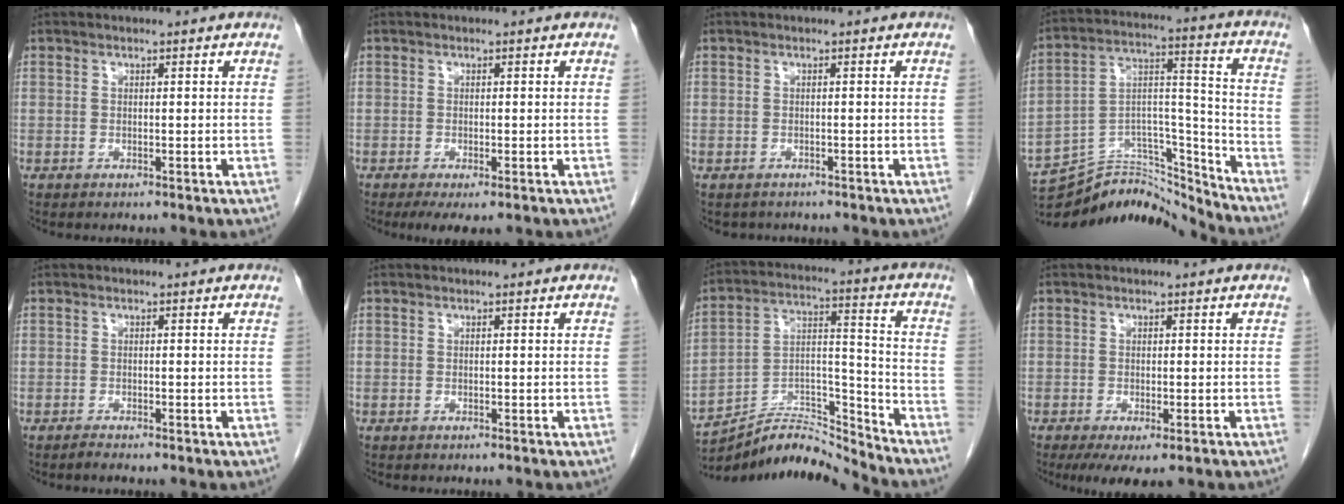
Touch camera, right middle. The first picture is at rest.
{"total": 3.5, "force": [-2.2, 1.1, 2.6], "torque": [-0.042, -0.010, -0.031]}
{"total": 1.6, "force": [-1.4, 0.8, 0.0], "torque": [-0.012, -0.003, -0.020]}
{"total": 16.3, "force": [-16.0, 2.0, 1.9], "torque": [-0.026, 0.060, -0.267]}
{"total": 0.8, "force": [-0.7, -0.1, 0.3], "torque": [-0.009, -0.001, -0.015]}
{"total": 0.0}
{"total": 12.7, "force": [-12.7, -0.8, 0.4], "torque": [-0.011, 0.050, -0.230]}
{"total": 5.2, "force": [-3.1, 1.7, 3.7], "torque": [-0.056, -0.015, -0.048]}